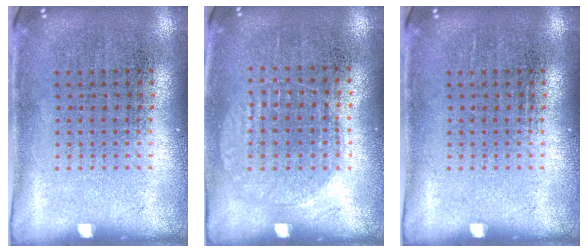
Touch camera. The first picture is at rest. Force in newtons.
{"total": 0.9, "press": 0.8, "slide": 0.4}
{"total": 0.0}